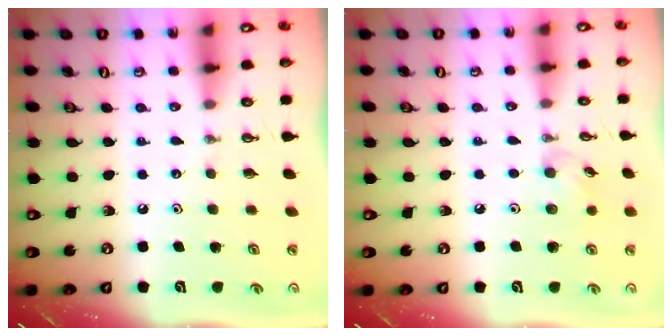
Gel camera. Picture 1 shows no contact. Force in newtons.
{"total": 6.5, "press": 6.4, "slide": 1.3}